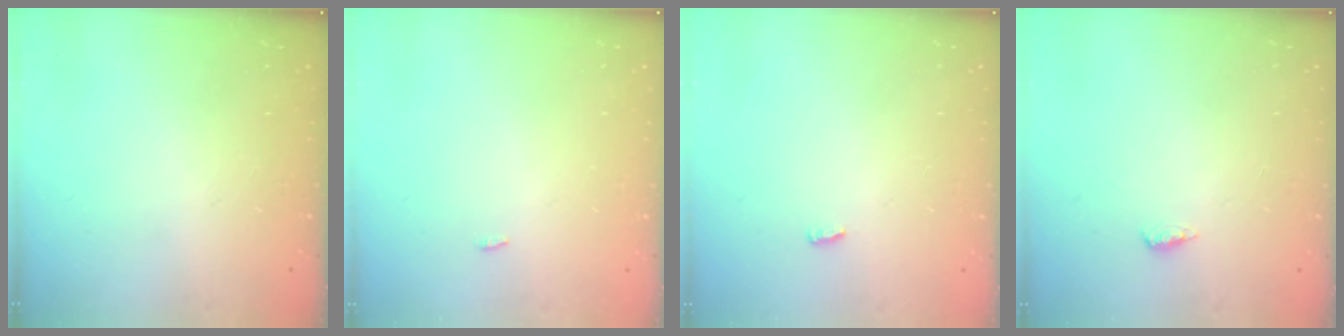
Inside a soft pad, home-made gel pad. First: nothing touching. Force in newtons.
{"total": 6.7, "press": 1.4, "slide": 6.6}
{"total": 2.9, "press": 2.6, "slide": 1.3}
{"total": 3.4, "press": 3.0, "slide": 1.7}